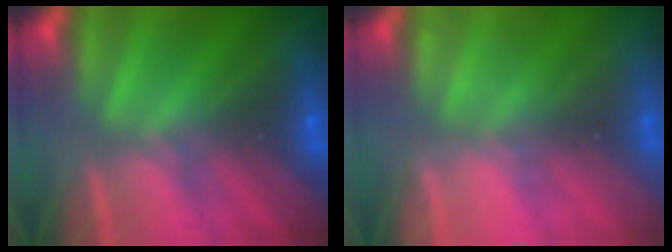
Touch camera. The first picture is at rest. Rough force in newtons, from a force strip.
{"total": 2.2}